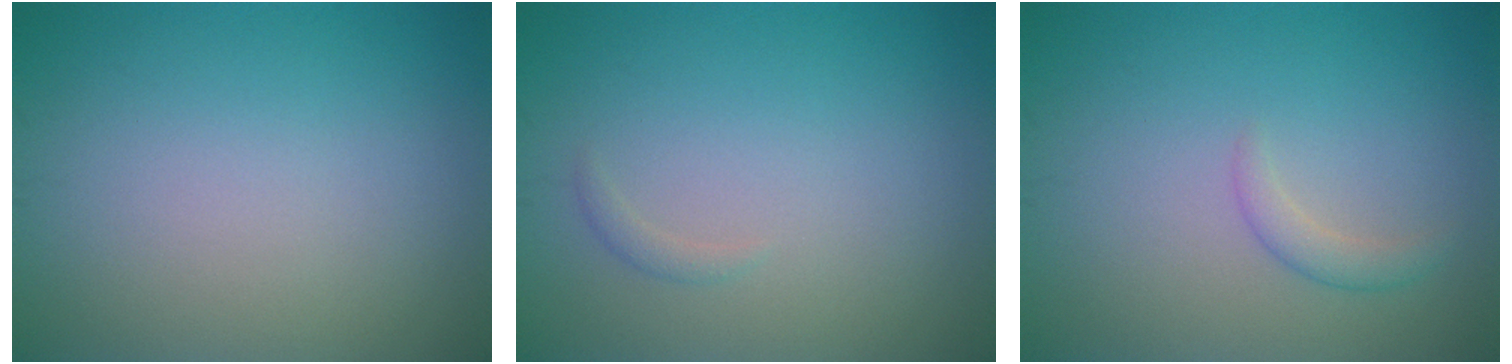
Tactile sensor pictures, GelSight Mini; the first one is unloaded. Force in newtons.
{"total": 0.7, "press": 0.7, "slide": 0.0}
{"total": 1.4, "press": 1.3, "slide": 0.1}